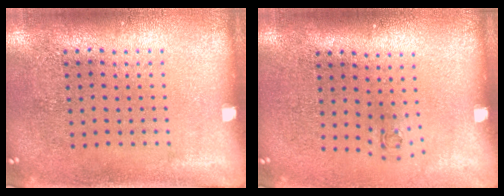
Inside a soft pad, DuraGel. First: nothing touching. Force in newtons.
{"total": 0.7, "press": 0.3, "slide": 0.7}